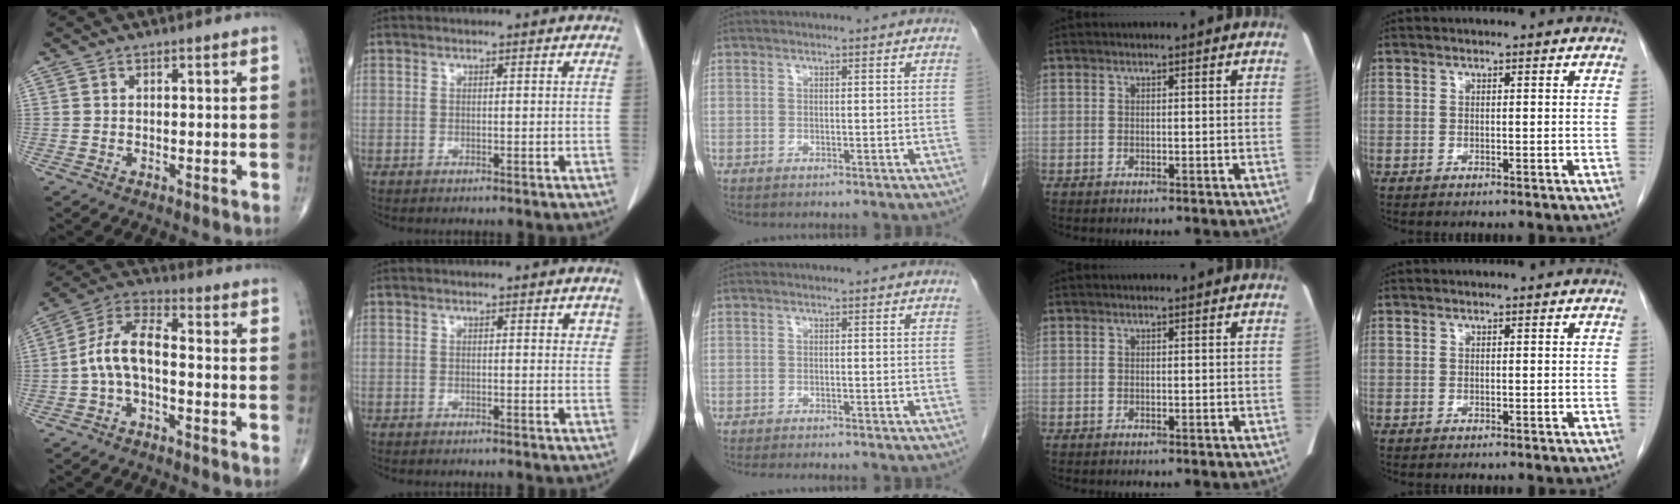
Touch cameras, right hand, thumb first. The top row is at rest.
{"thumb": {"total": 9.0, "force": [-1.7, 4.3, 7.7], "torque": [-0.151, 0.042, -0.044]}, "index": {"total": 1.7, "force": [0.9, 0.7, 1.2], "torque": [-0.008, -0.003, 0.008]}, "middle": {"total": 7.4, "force": [-6.5, 1.0, 3.4], "torque": [-0.035, -0.009, -0.087]}}